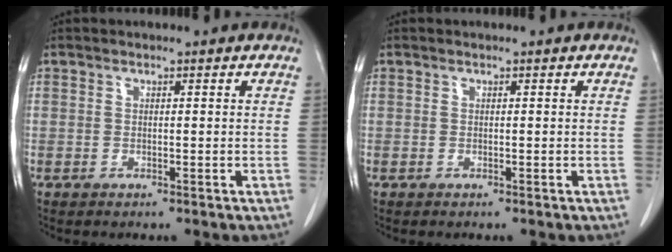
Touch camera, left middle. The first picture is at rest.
{"total": 0.0}